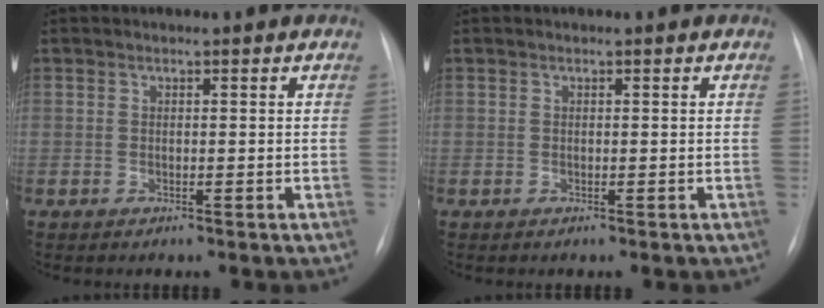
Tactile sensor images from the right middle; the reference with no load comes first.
{"total": 0.0}